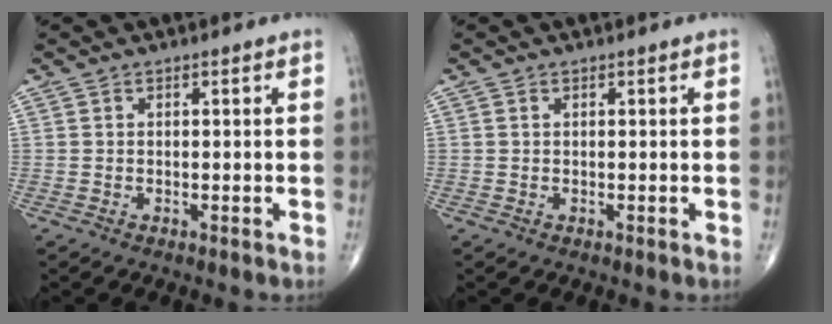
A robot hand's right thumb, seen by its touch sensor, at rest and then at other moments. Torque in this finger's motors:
{"motor_torque": [0.09, -0.22, -0.14, 0.22, -0.01]}